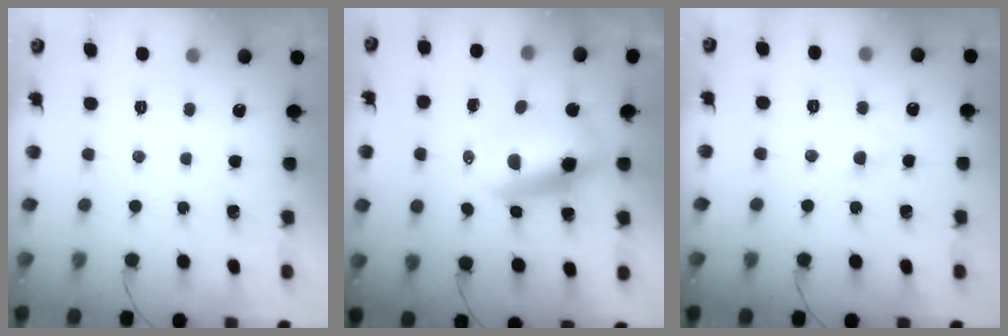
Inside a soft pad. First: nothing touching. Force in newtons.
{"total": 9.9, "press": 9.5, "slide": 2.7}
{"total": 3.4, "press": 3.3, "slide": 1.0}